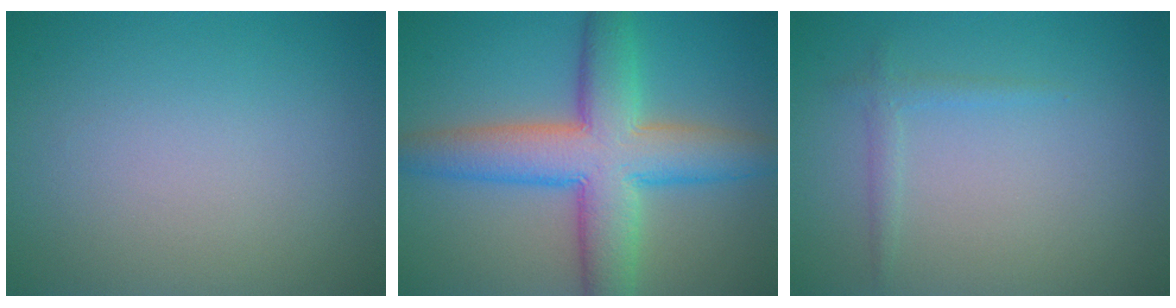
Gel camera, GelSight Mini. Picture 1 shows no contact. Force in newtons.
{"total": 9.3, "press": 9.3, "slide": 0.1}
{"total": 1.1, "press": 1.1, "slide": 0.1}